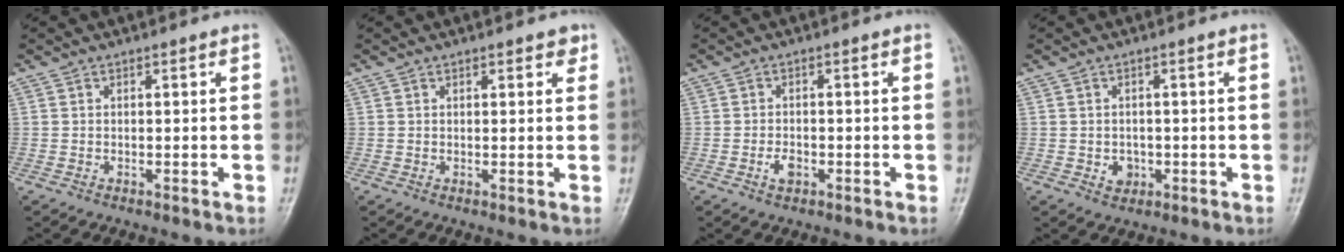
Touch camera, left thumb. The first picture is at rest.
{"total": 2.4, "force": [1.4, 1.1, 1.6], "torque": [-0.010, -0.004, 0.014]}
{"total": 2.6, "force": [-1.1, 1.6, 1.7], "torque": [-0.030, 0.005, -0.020]}
{"total": 2.7, "force": [-0.7, 2.3, 1.3], "torque": [-0.007, 0.003, -0.004]}